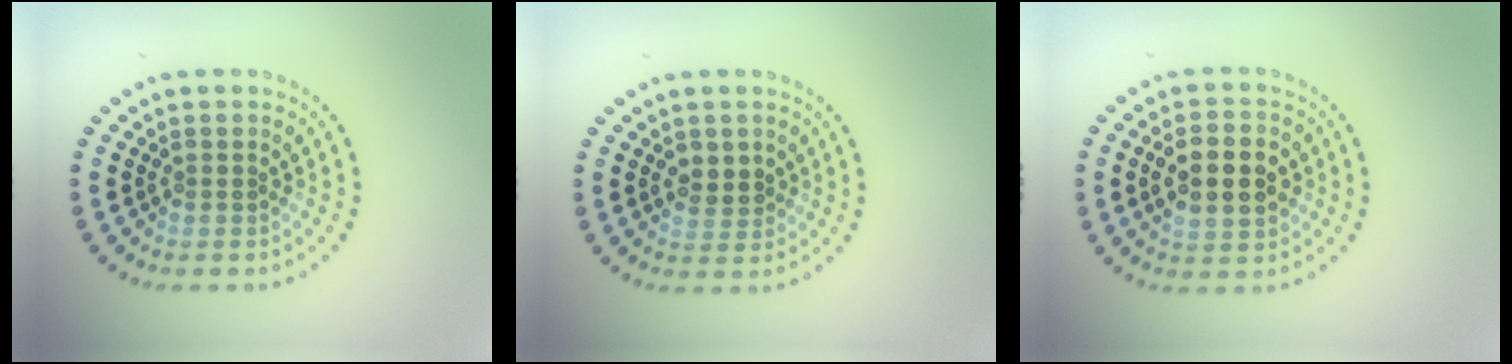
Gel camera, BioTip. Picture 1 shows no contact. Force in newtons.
{"total": 1.9, "press": 1.9, "slide": 0.5}
{"total": 5.3, "press": 5.3, "slide": 0.2}